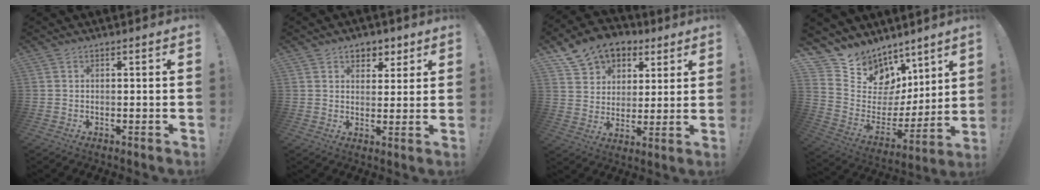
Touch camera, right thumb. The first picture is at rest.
{"total": 5.8, "force": [3.3, 4.5, 1.6], "torque": [-0.006, -0.022, 0.059]}
{"total": 11.7, "force": [7.3, 8.4, 3.7], "torque": [-0.063, -0.046, 0.143]}
{"total": 10.0, "force": [7.6, 6.4, 1.1], "torque": [-0.034, -0.087, 0.155]}